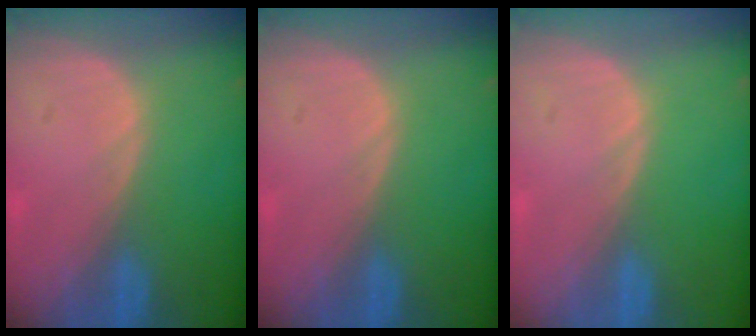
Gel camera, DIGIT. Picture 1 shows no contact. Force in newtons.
{"total": 0.0}
{"total": 0.0}